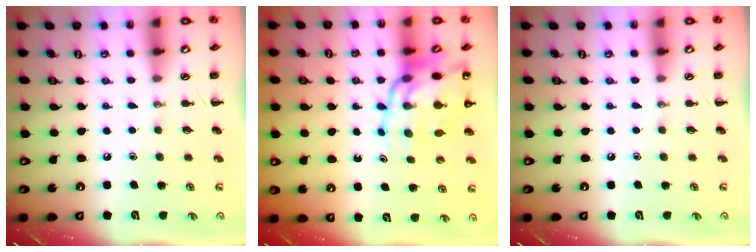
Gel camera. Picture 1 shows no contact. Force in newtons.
{"total": 15.5, "press": 14.9, "slide": 4.0}
{"total": 0.0}